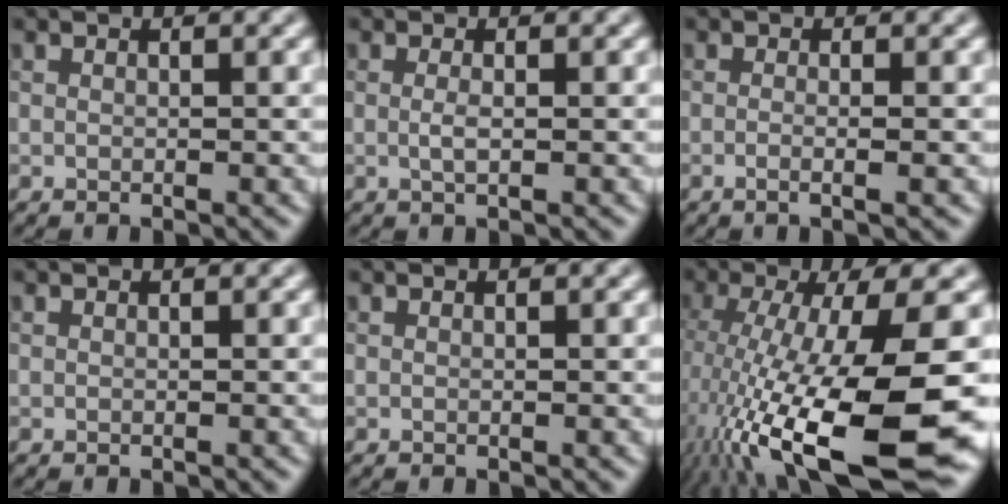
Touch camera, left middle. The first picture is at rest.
{"total": 0.8, "force": [-0.6, -0.2, 0.5], "torque": [-0.017, 0.003, -0.001]}
{"total": 1.5, "force": [-0.8, 0.2, 1.3], "torque": [-0.019, 0.004, -0.021]}
{"total": 0.0}
{"total": 0.0}
{"total": 17.0, "force": [-6.2, 3.3, 15.4], "torque": [-0.262, -0.019, -0.088]}